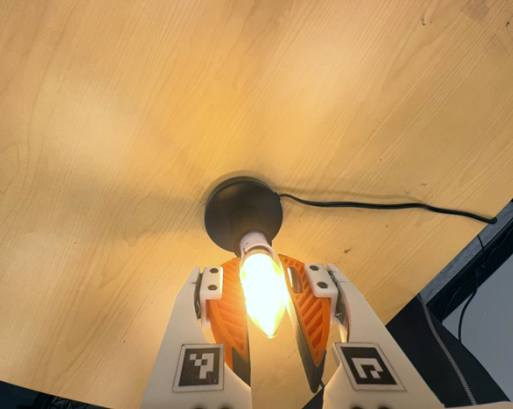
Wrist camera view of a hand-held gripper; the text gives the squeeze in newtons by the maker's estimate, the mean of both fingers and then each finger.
{"total": 14.7, "left": 13.2, "right": 16.3}